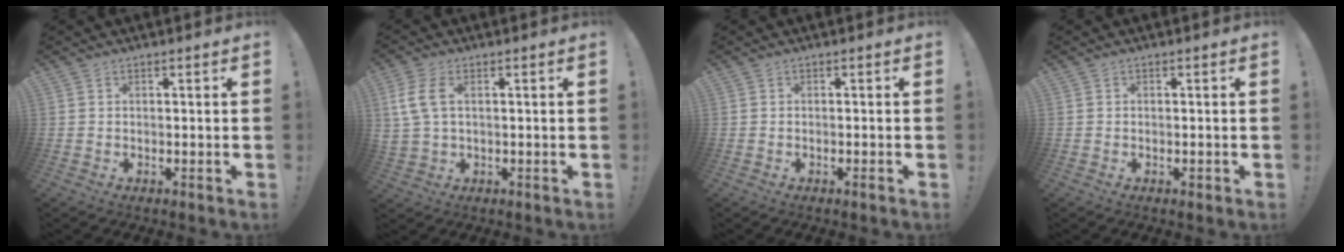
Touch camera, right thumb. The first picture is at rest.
{"total": 8.2, "force": [2.0, 4.7, 6.4], "torque": [-0.136, -0.005, 0.040]}
{"total": 0.8, "force": [-0.4, -0.1, 0.7], "torque": [-0.012, 0.000, -0.008]}
{"total": 0.8, "force": [-0.5, 0.4, 0.5], "torque": [-0.011, 0.003, -0.007]}